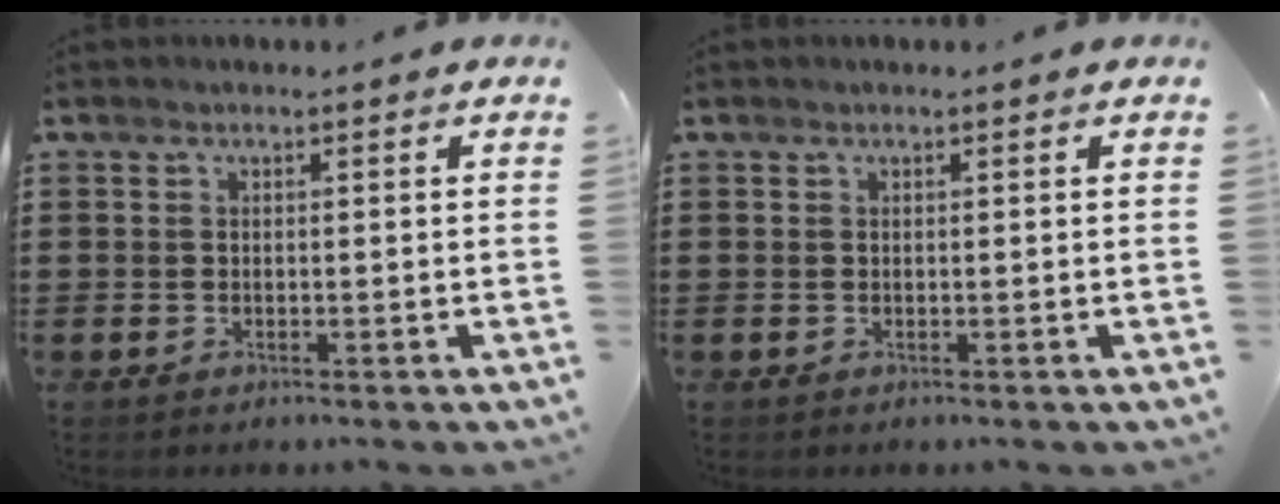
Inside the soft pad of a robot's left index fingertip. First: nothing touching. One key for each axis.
{"total": 0.0}